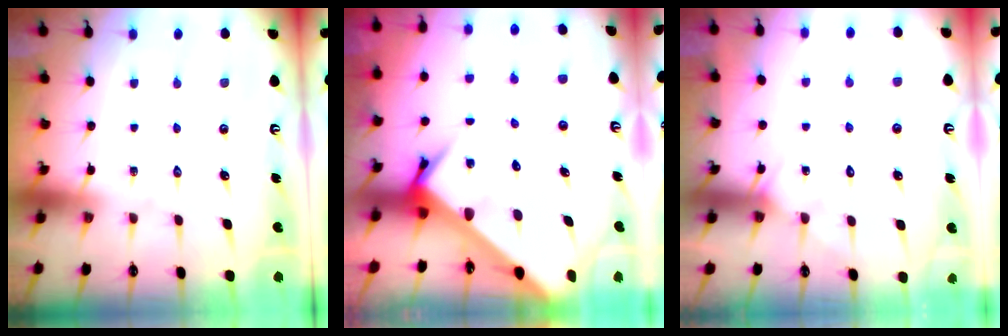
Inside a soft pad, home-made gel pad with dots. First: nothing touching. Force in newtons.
{"total": 7.2, "press": 7.2, "slide": 0.5}
{"total": 2.8, "press": 2.8, "slide": 0.1}